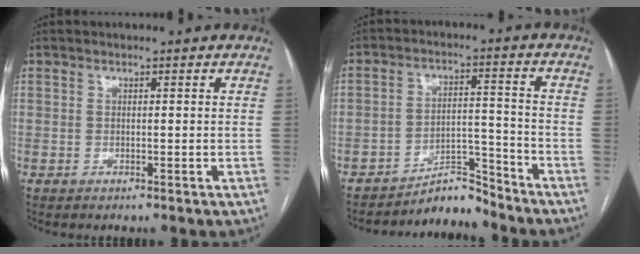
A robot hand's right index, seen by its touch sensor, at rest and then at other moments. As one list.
[{"total": 5.7, "force": [-5.6, 0.9, 0.0], "torque": [0.006, 0.035, -0.088]}]